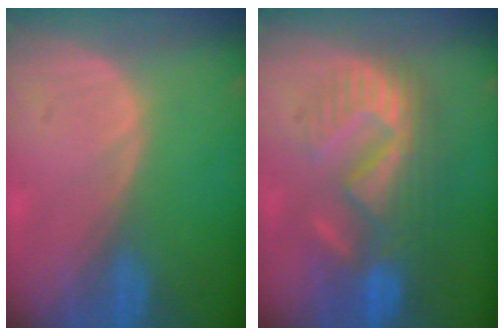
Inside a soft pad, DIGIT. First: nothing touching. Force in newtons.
{"total": 10.4, "press": 9.6, "slide": 3.8}